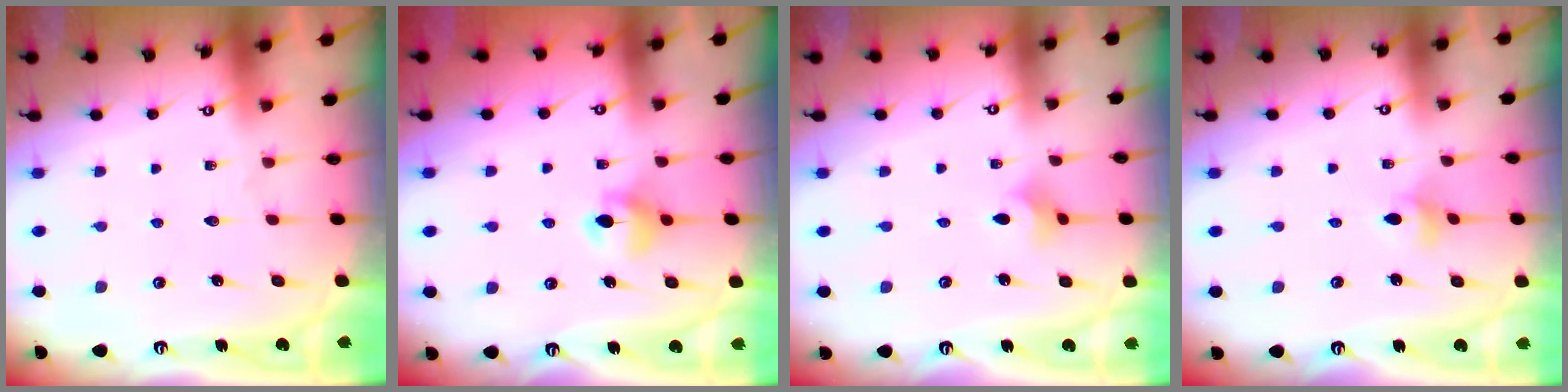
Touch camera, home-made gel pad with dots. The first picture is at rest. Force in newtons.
{"total": 5.9, "press": 5.9, "slide": 0.7}
{"total": 3.3, "press": 3.2, "slide": 0.5}
{"total": 3.6, "press": 3.6, "slide": 0.5}